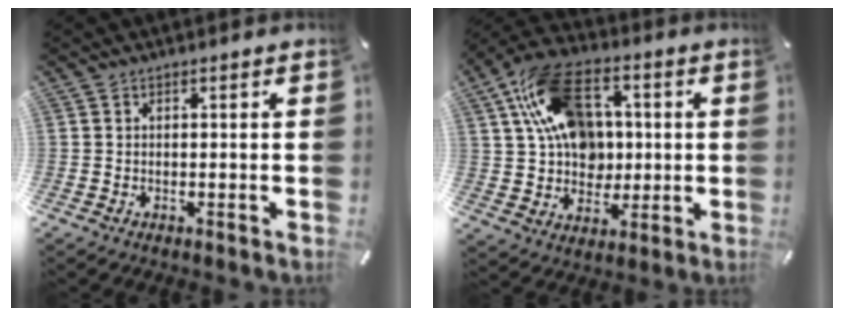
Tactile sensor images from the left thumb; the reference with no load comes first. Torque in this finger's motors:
{"motor_torque": [2.44, 2.57, 1.52, -1.25, 0.47]}